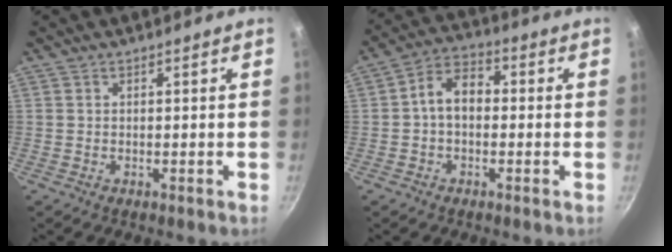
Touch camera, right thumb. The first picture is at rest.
{"total": 7.4, "force": [-0.2, 5.1, 5.4], "torque": [-0.068, 0.029, -0.020]}